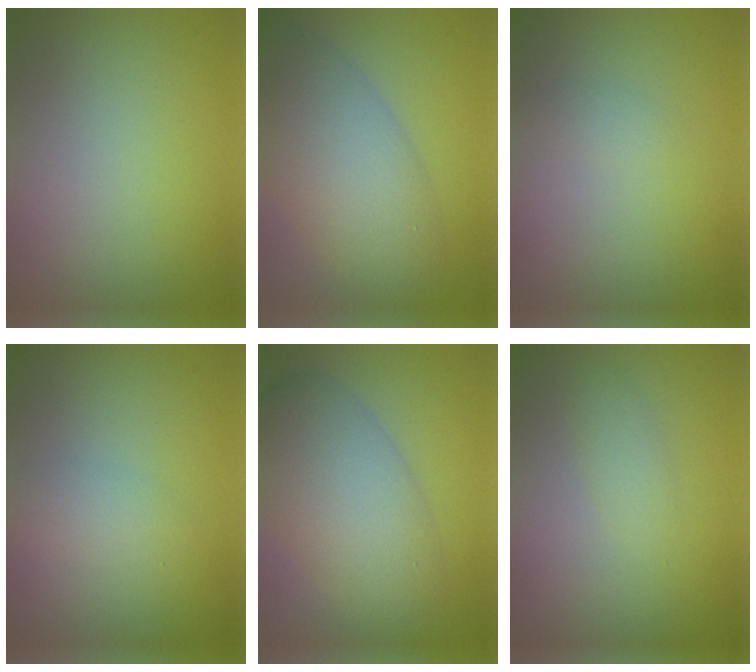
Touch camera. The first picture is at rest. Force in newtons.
{"total": 8.1, "press": 8.1, "slide": 0.6}
{"total": 0.9, "press": 0.9, "slide": 0.0}
{"total": 2.0, "press": 2.0, "slide": 0.1}
{"total": 8.0, "press": 8.0, "slide": 0.4}
{"total": 1.4, "press": 1.4, "slide": 0.0}